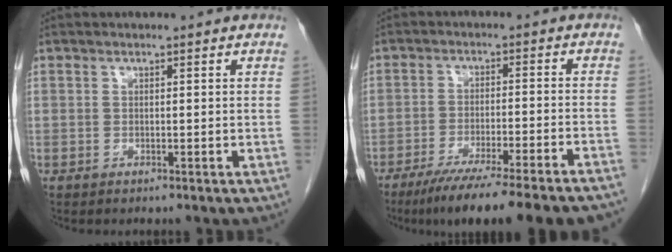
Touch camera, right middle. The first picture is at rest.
{"total": 18.3, "force": [-15.1, 0.2, 10.2], "torque": [-0.109, -0.039, -0.217]}